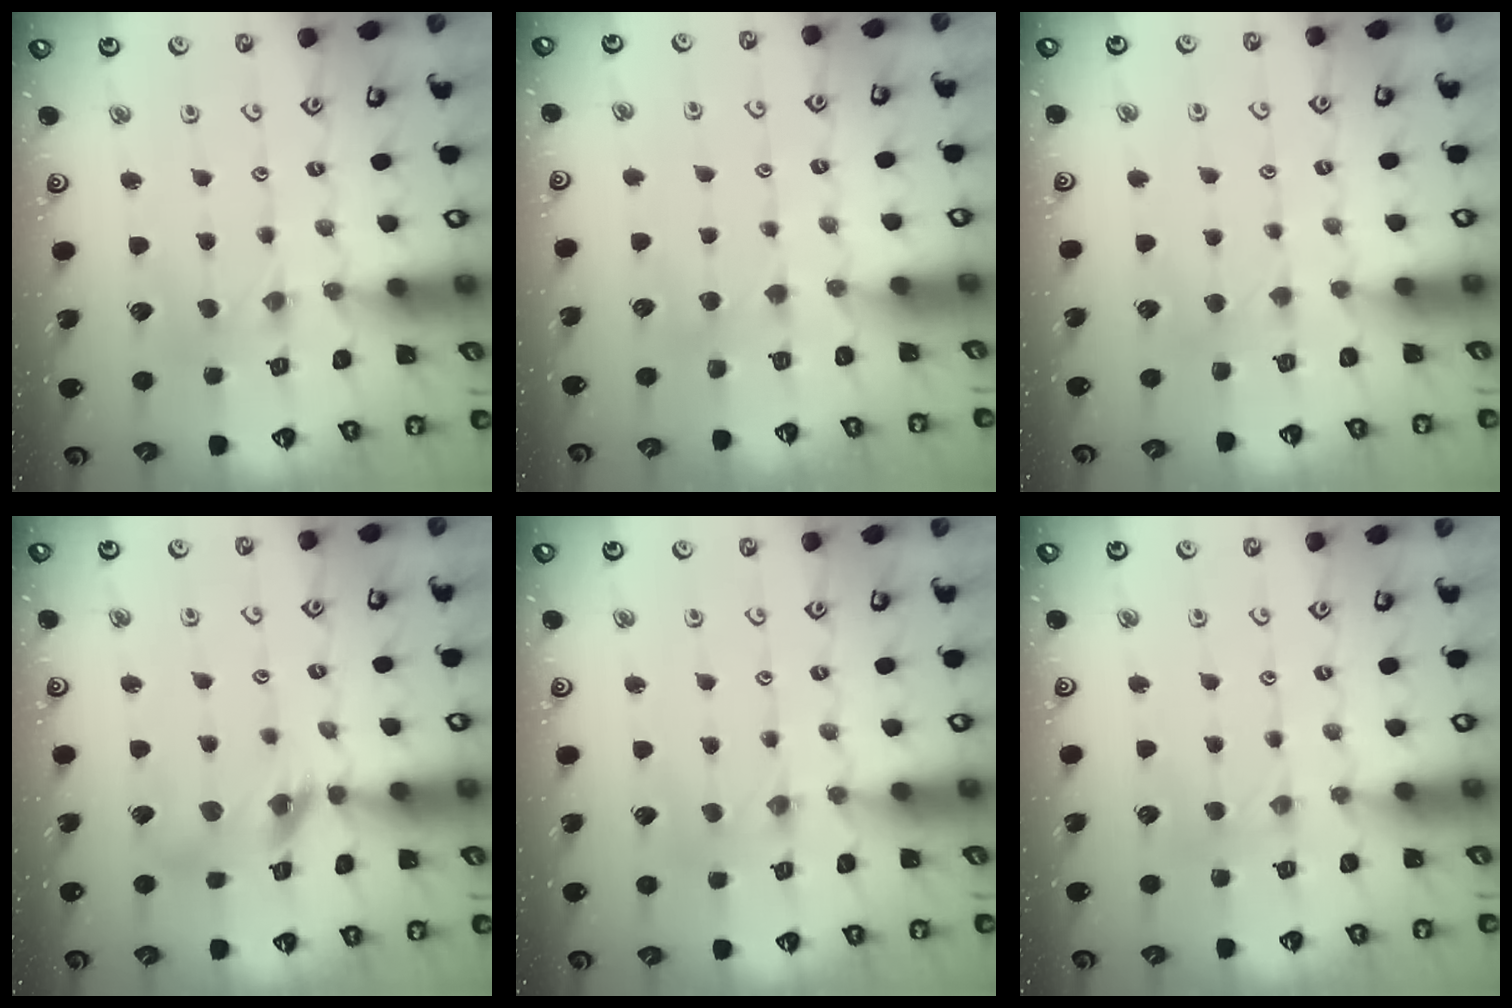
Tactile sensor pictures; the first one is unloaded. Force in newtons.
{"total": 3.1, "press": 3.0, "slide": 0.6}
{"total": 2.8, "press": 2.8, "slide": 0.6}
{"total": 12.2, "press": 12.1, "slide": 1.6}
{"total": 0.8, "press": 0.8, "slide": 0.2}
{"total": 2.8, "press": 2.8, "slide": 0.3}